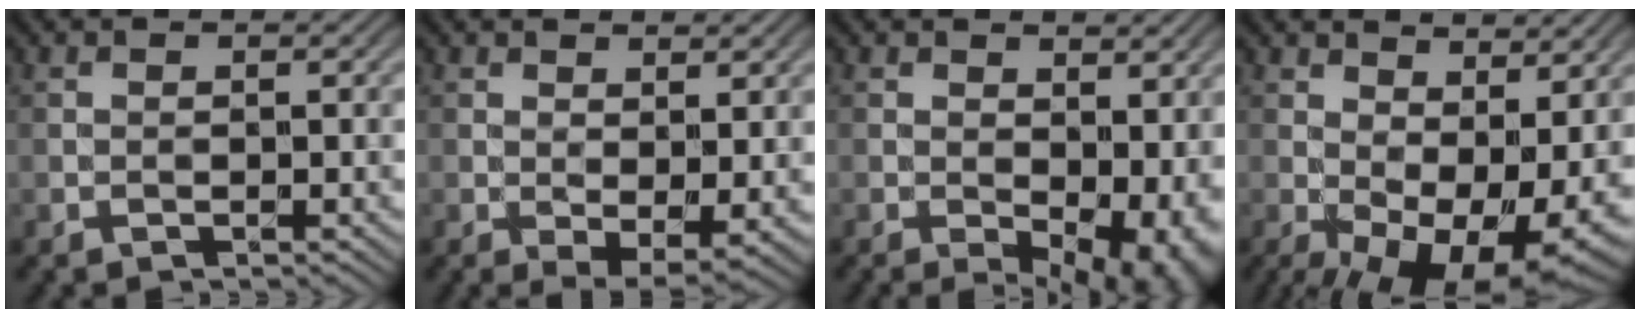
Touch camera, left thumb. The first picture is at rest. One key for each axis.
{"total": 4.1, "fx": 1.0, "fy": 1.7, "fz": 3.5, "tx": -0.066, "ty": -0.007, "tz": 0.026}
{"total": 10.7, "fx": -0.8, "fy": 5.9, "fz": 8.8, "tx": -0.107, "ty": -0.016, "tz": 0.017}
{"total": 13.8, "fx": -0.1, "fy": 7.2, "fz": 11.8, "tx": -0.179, "ty": -0.018, "tz": 0.035}